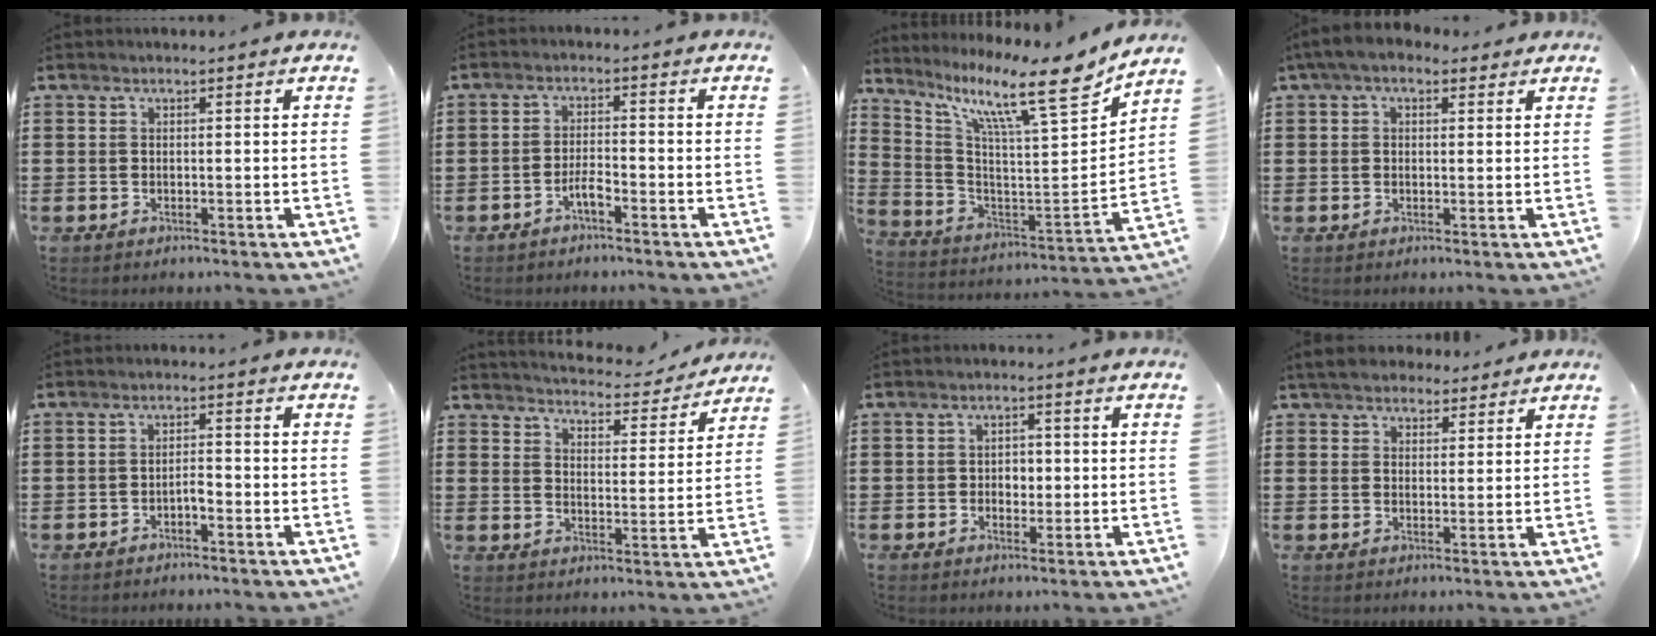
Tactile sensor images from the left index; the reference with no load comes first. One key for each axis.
{"total": 2.7, "fx": -1.7, "fy": 0.6, "fz": 2.0, "tx": -0.036, "ty": 0.006, "tz": -0.032}
{"total": 12.4, "fx": 9.3, "fy": 0.9, "fz": 8.1, "tx": -0.161, "ty": -0.078, "tz": 0.140}
{"total": 3.4, "fx": 2.0, "fy": 1.8, "fz": 2.1, "tx": -0.048, "ty": 0.005, "tz": 0.035}
{"total": 1.8, "fx": -1.2, "fy": 0.3, "fz": 1.3, "tx": -0.028, "ty": 0.002, "tz": -0.024}
{"total": 4.1, "fx": 4.1, "fy": 0.0, "fz": 0.4, "tx": -0.022, "ty": -0.037, "tz": 0.064}
{"total": 2.5, "fx": -0.2, "fy": 1.9, "fz": 1.5, "tx": -0.027, "ty": 0.004, "tz": -0.011}
{"total": 4.0, "fx": 3.6, "fy": 1.6, "fz": 0.8, "tx": -0.028, "ty": 0.001, "tz": 0.068}